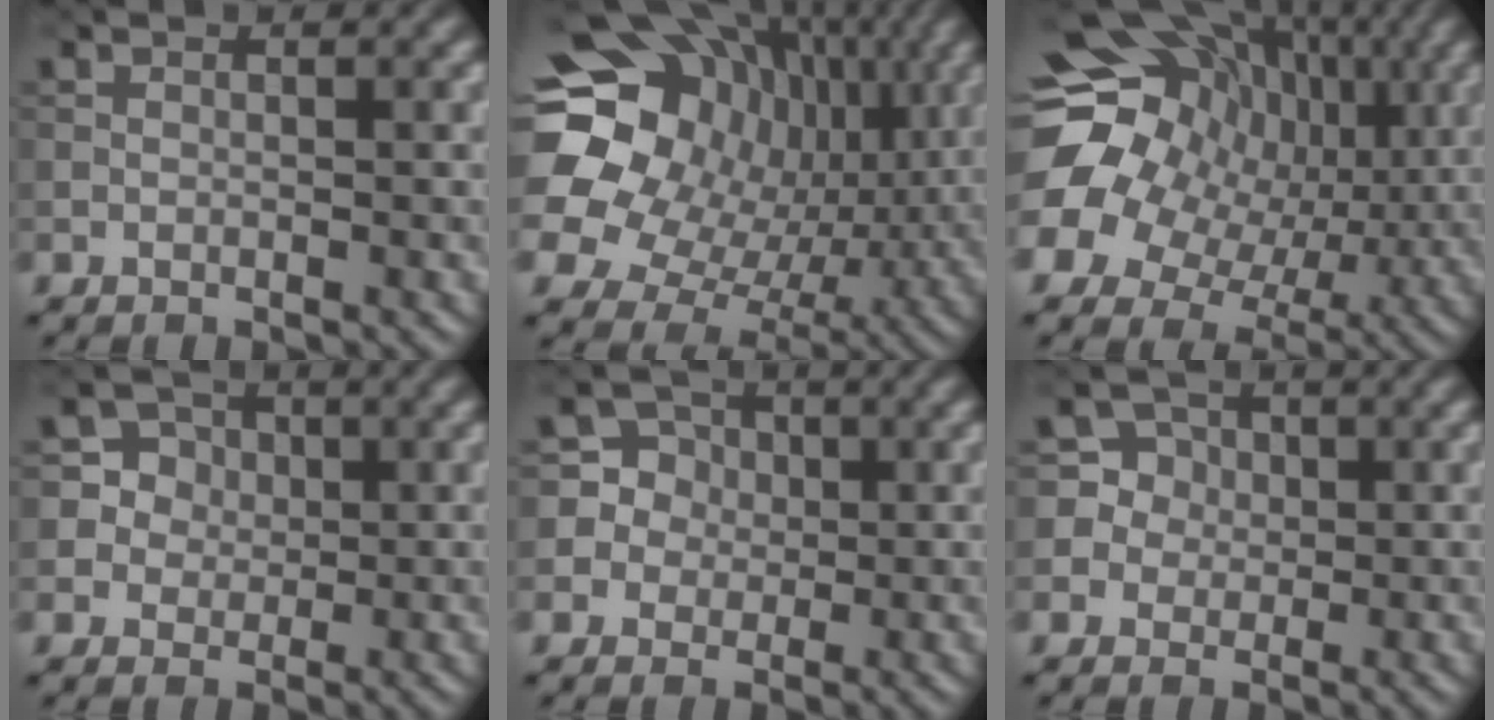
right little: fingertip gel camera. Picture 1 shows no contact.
{"total": 19.7, "force": [4.7, 16.3, 9.9], "torque": [-0.224, 0.038, 0.083]}
{"total": 18.8, "force": [2.4, 16.5, 8.9], "torque": [-0.202, 0.036, 0.021]}
{"total": 3.6, "force": [0.9, 3.4, 0.7], "torque": [-0.005, 0.003, 0.023]}
{"total": 4.2, "force": [0.2, 4.2, 0.5], "torque": [-0.003, 0.019, 0.007]}
{"total": 4.1, "force": [0.6, 4.0, 0.5], "torque": [-0.006, 0.017, 0.015]}